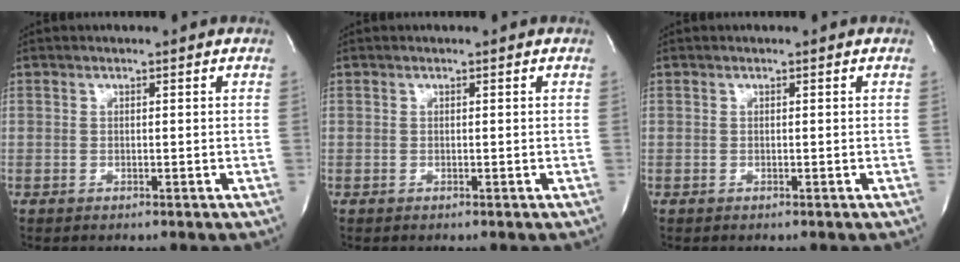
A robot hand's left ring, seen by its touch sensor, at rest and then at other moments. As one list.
[{"total": 0.0}, {"total": 0.0}]